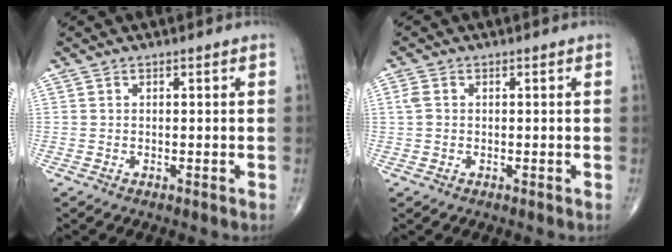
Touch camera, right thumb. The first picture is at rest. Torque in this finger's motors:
{"motor_torque": [-0.09, -0.07, 0.29, 0.36, 0.07]}